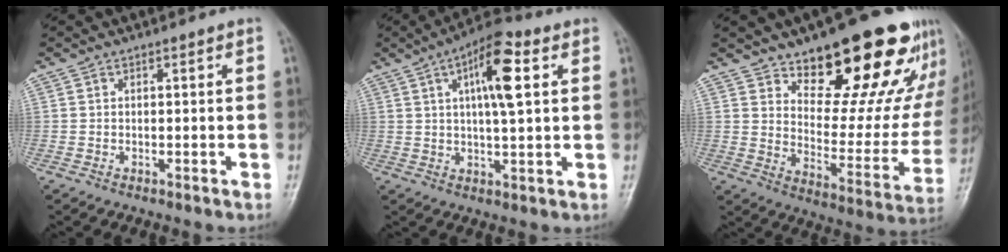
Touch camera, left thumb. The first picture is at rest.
{"total": 11.4, "force": [3.8, 3.5, 10.1], "torque": [-0.161, 0.006, 0.056]}
{"total": 24.9, "force": [17.2, 10.2, 14.8], "torque": [-0.144, -0.103, 0.246]}